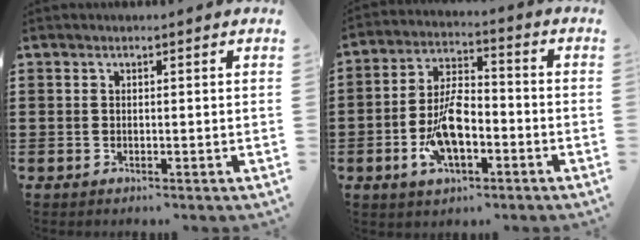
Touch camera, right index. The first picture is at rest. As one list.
[{"total": 8.6, "force": [-2.8, 4.1, 7.1], "torque": [-0.151, 0.004, -0.054]}]